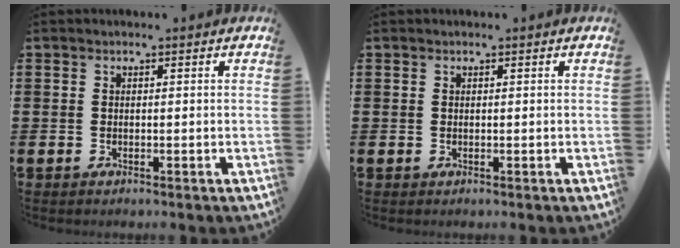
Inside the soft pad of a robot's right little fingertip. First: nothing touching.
{"total": 0.0}